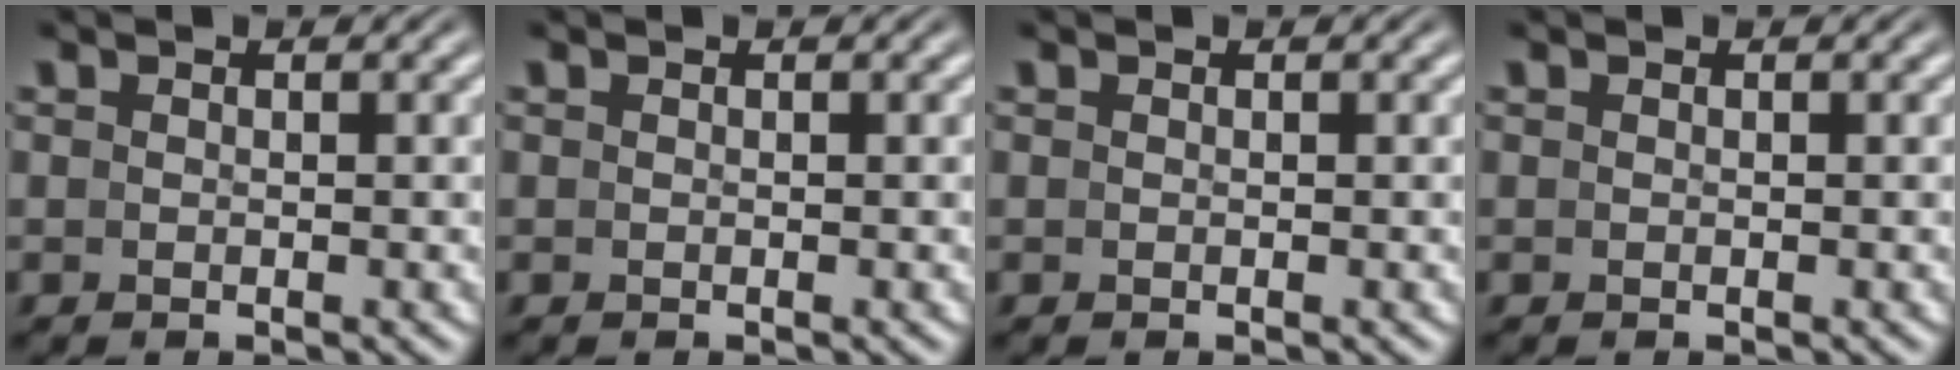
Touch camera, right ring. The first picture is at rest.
{"total": 1.2, "force": [-0.4, -1.1, -0.4], "torque": [0.014, -0.011, 0.003]}
{"total": 0.0}
{"total": 0.0}